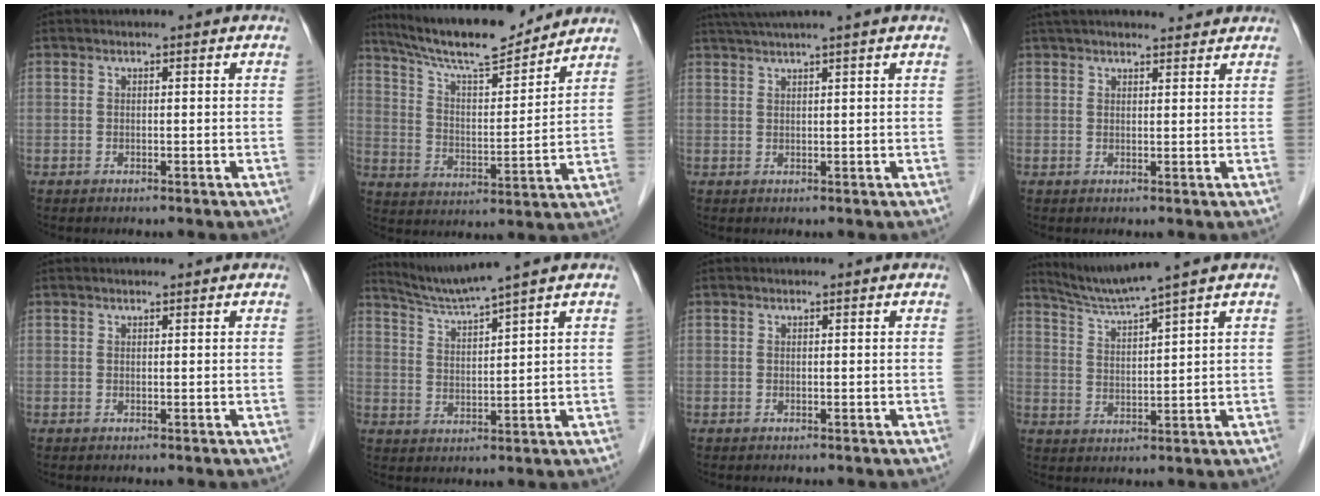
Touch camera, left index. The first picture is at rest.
{"total": 15.8, "force": [14.3, 1.7, 6.6], "torque": [-0.120, 0.004, 0.237]}
{"total": 5.5, "force": [4.3, -1.6, 3.0], "torque": [-0.044, 0.025, 0.075]}
{"total": 12.1, "force": [10.9, 2.2, 4.7], "torque": [-0.068, 0.040, 0.153]}
{"total": 0.8, "force": [0.7, 0.0, 0.4], "torque": [-0.007, 0.009, 0.012]}
{"total": 6.1, "force": [5.4, -2.0, 1.9], "torque": [-0.048, -0.007, 0.110]}
{"total": 0.0}
{"total": 6.3, "force": [5.5, -2.1, 2.2], "torque": [-0.052, -0.007, 0.112]}